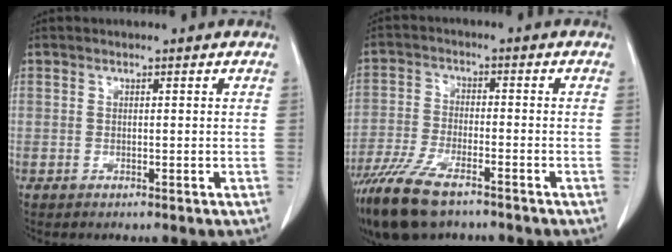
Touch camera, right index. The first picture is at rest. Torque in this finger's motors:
{"motor_torque": [1.06, -1.09, 0.59, 0.17]}